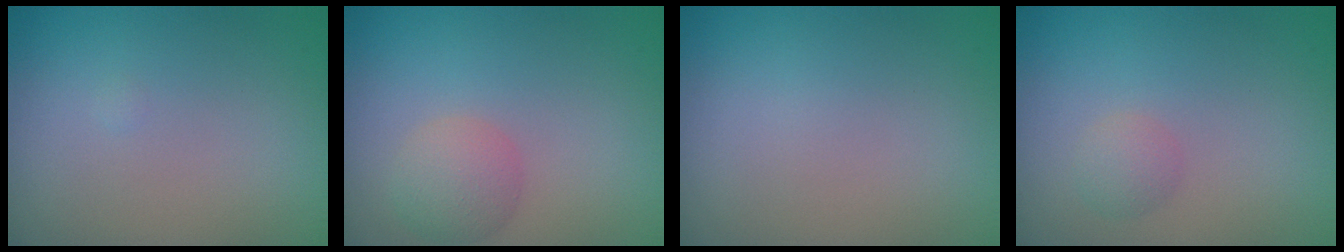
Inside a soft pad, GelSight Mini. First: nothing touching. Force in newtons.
{"total": 2.6, "press": 2.6, "slide": 0.1}
{"total": 0.0}
{"total": 1.3, "press": 1.3, "slide": 0.0}